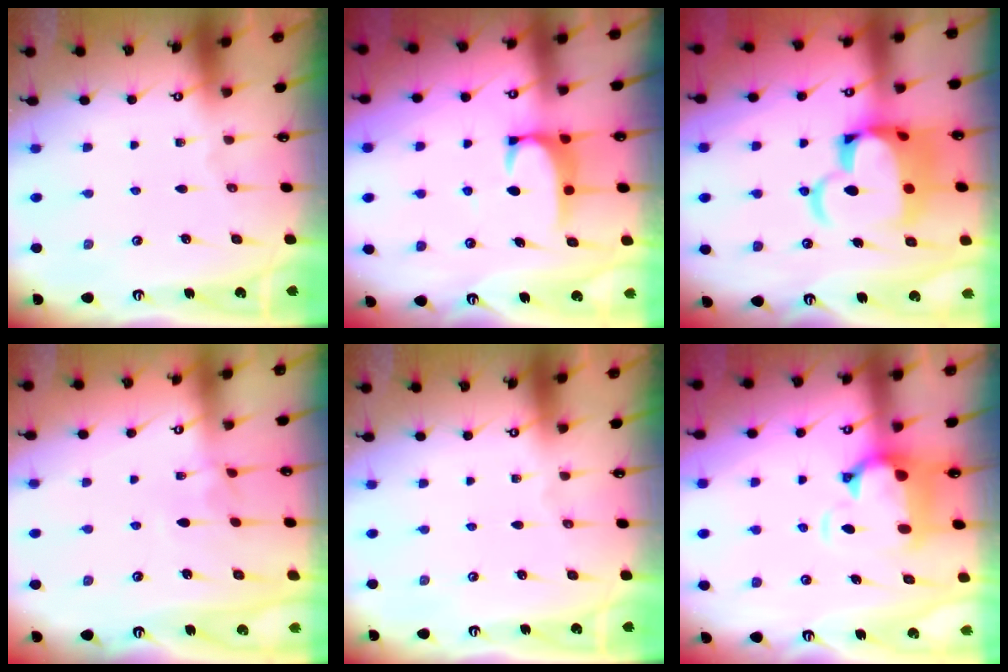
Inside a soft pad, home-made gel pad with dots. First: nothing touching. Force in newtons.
{"total": 2.5, "press": 2.4, "slide": 0.7}
{"total": 11.9, "press": 11.6, "slide": 2.3}
{"total": 1.4, "press": 1.3, "slide": 0.5}
{"total": 0.0}
{"total": 2.6, "press": 2.1, "slide": 1.5}